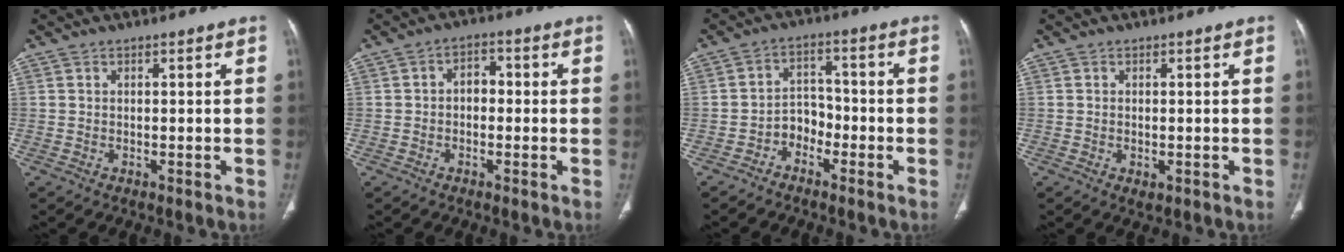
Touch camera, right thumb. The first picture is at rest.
{"total": 3.6, "force": [-0.4, 2.6, 2.5], "torque": [-0.023, 0.016, -0.017]}
{"total": 4.7, "force": [-2.7, 3.4, 1.7], "torque": [-0.005, 0.033, -0.056]}
{"total": 1.5, "force": [-0.5, 0.8, 1.2], "torque": [-0.021, -0.004, -0.003]}